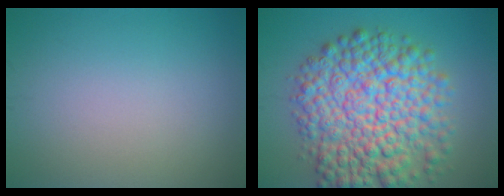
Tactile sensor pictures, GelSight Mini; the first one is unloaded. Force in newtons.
{"total": 11.4, "press": 11.4, "slide": 0.3}